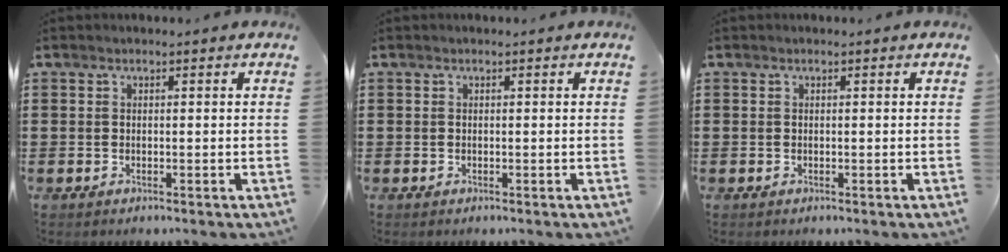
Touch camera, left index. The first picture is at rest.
{"total": 0.0}
{"total": 0.0}